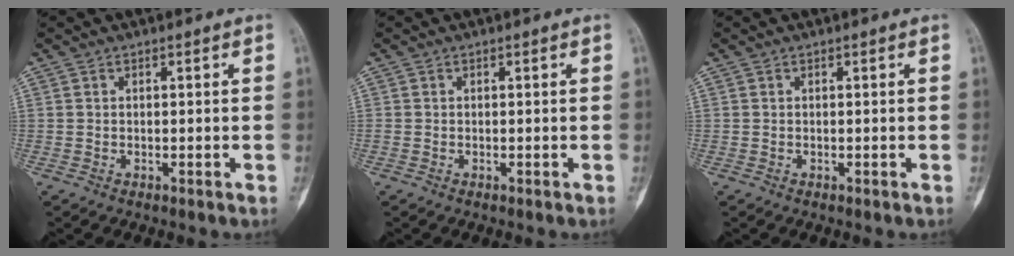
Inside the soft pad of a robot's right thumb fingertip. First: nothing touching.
{"total": 0.0}
{"total": 0.0}